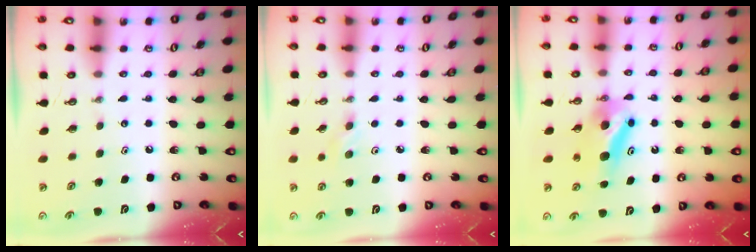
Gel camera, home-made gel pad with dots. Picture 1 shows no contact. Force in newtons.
{"total": 2.2, "press": 2.1, "slide": 0.7}
{"total": 7.3, "press": 7.0, "slide": 2.2}